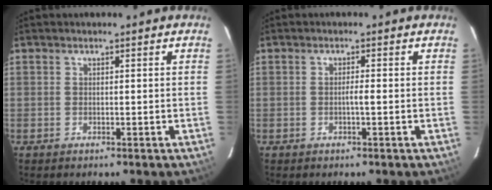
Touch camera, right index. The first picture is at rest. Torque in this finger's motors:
{"motor_torque": [0.28, 0.13, 0.10, 0.03]}